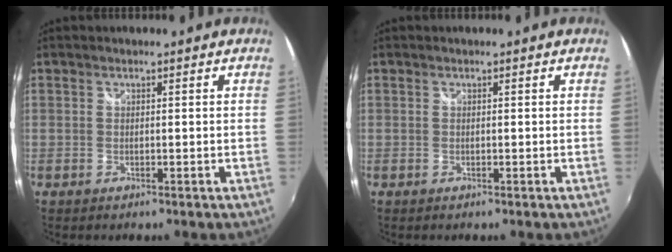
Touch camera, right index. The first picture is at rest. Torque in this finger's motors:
{"motor_torque": [0.00, 0.00, 0.00, 0.00]}